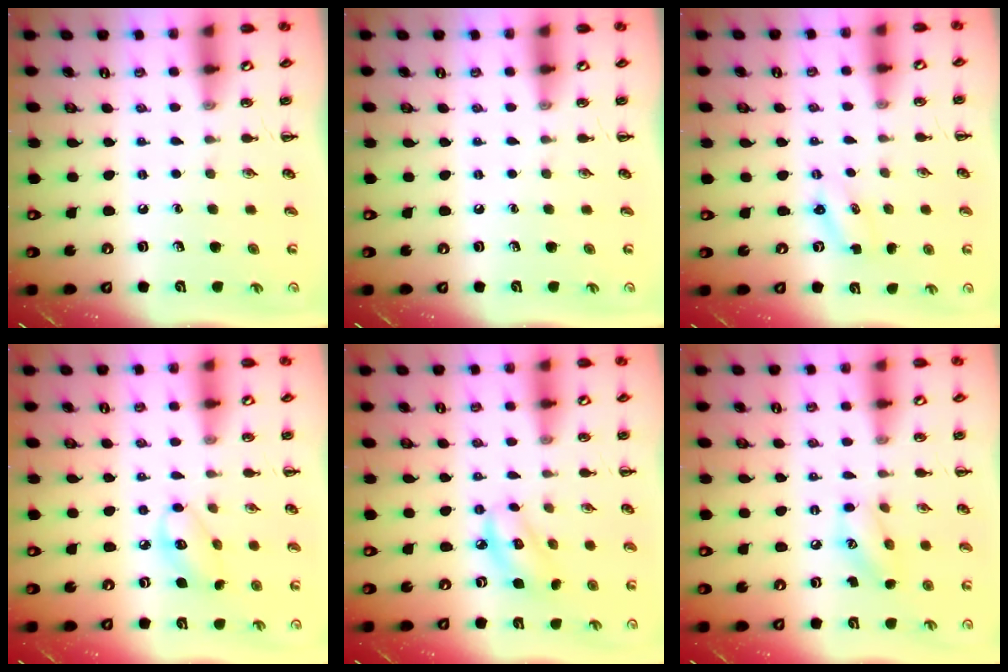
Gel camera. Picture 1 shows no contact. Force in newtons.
{"total": 0.0}
{"total": 2.1, "press": 2.0, "slide": 0.6}
{"total": 6.4, "press": 6.4, "slide": 0.6}
{"total": 6.3, "press": 6.1, "slide": 1.2}
{"total": 8.9, "press": 8.9, "slide": 0.9}